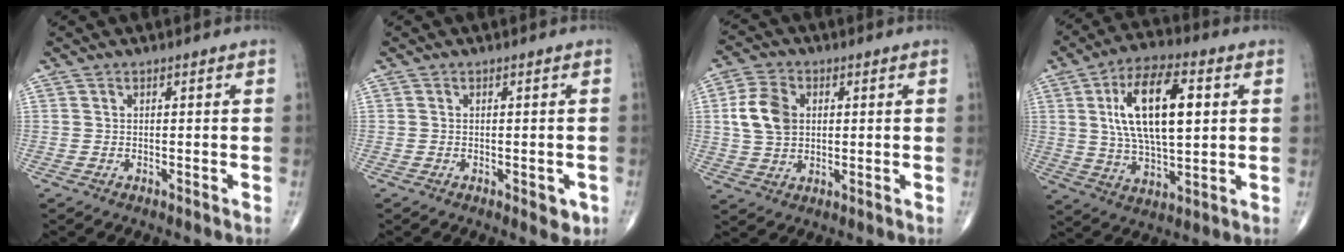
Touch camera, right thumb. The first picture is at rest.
{"total": 2.8, "force": [-1.0, 1.4, 2.2], "torque": [-0.015, 0.000, -0.010]}
{"total": 8.5, "force": [1.4, 6.2, 5.7], "torque": [-0.102, 0.003, 0.026]}
{"total": 17.3, "force": [3.8, 7.7, 15.0], "torque": [-0.250, -0.001, 0.068]}